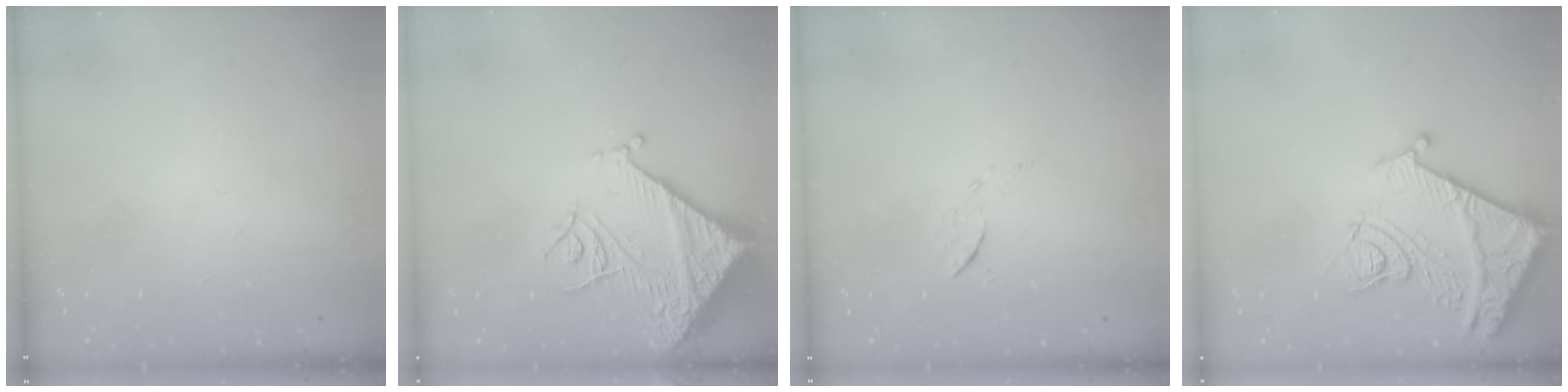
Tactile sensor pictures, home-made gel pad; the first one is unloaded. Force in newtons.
{"total": 15.5, "press": 15.3, "slide": 1.9}
{"total": 5.3, "press": 5.3, "slide": 0.6}
{"total": 14.7, "press": 14.6, "slide": 1.7}